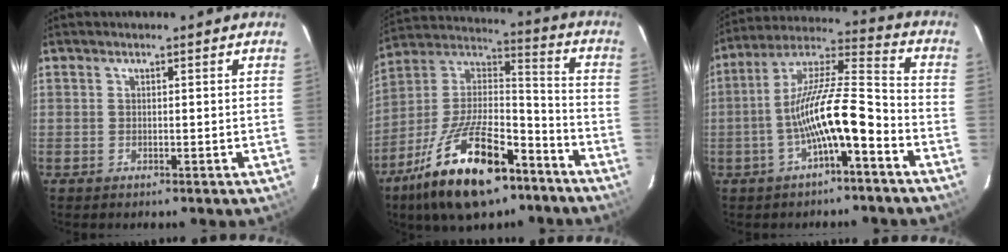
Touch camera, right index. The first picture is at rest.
{"total": 23.6, "force": [-14.0, 10.3, 16.0], "torque": [-0.308, 0.000, -0.229]}
{"total": 13.0, "force": [-5.3, 2.2, 11.7], "torque": [-0.225, 0.011, -0.095]}